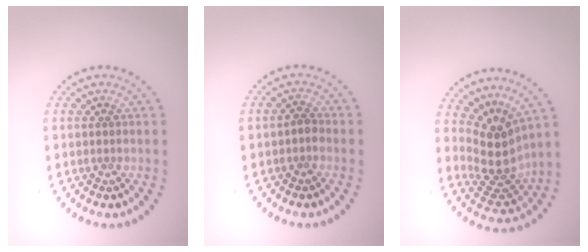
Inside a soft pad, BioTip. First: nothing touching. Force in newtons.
{"total": 1.0, "press": 0.9, "slide": 0.4}
{"total": 4.1, "press": 2.9, "slide": 3.0}